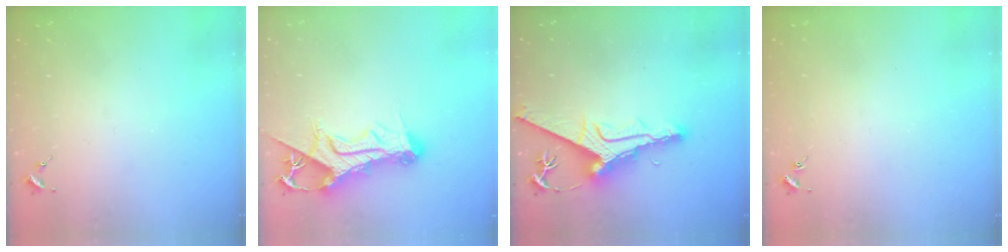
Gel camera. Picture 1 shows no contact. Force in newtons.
{"total": 14.1, "press": 14.0, "slide": 1.6}
{"total": 12.9, "press": 12.9, "slide": 1.4}
{"total": 0.9, "press": 0.9, "slide": 0.2}